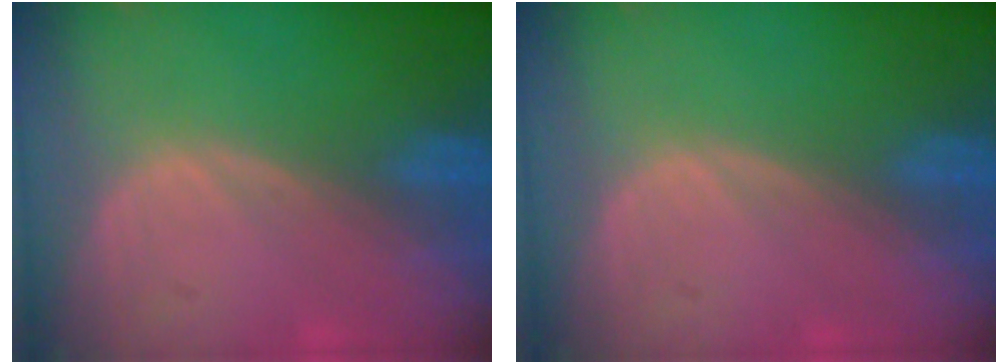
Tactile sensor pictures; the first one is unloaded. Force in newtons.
{"total": 0.0}